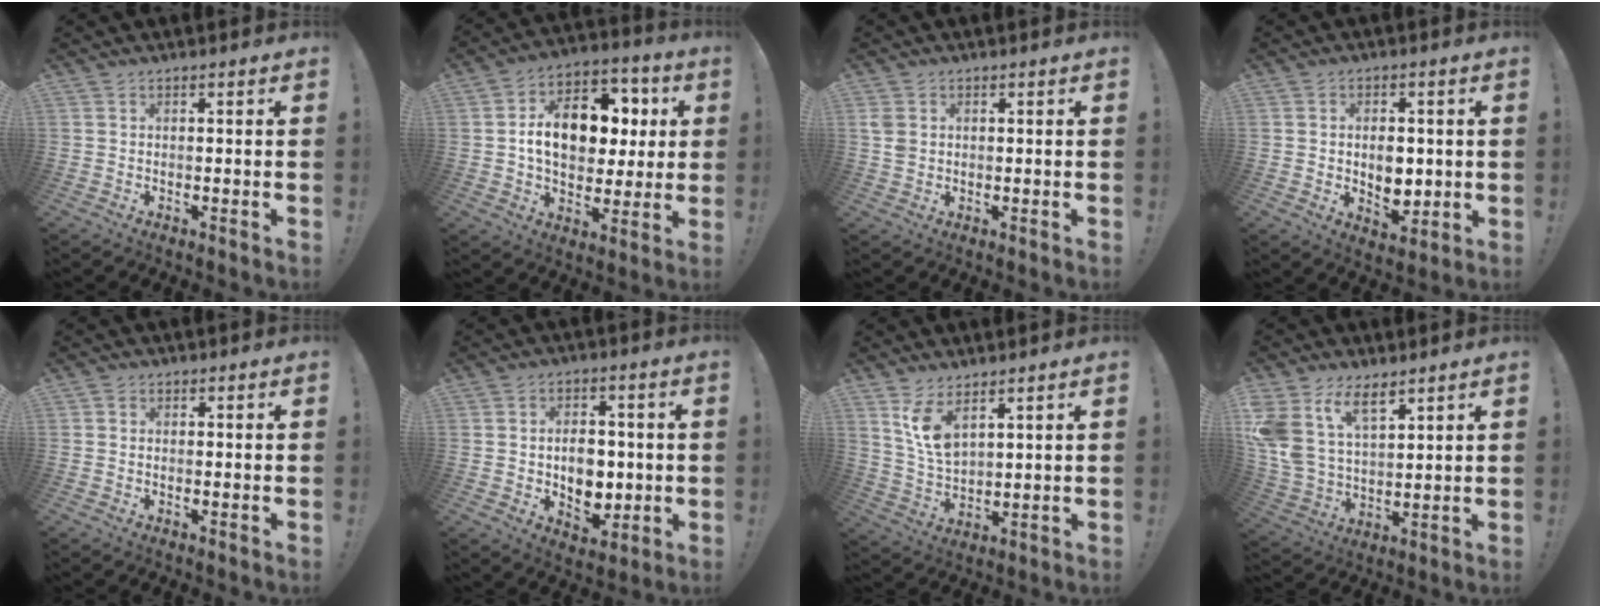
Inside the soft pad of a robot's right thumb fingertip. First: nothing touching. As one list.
[{"total": 16.9, "force": [2.1, 11.6, 12.1], "torque": [-0.185, 0.005, 0.042]}, {"total": 3.6, "force": [1.0, 2.9, 1.9], "torque": [-0.036, 0.008, 0.022]}, {"total": 7.5, "force": [-0.3, 5.8, 4.8], "torque": [-0.045, 0.003, -0.001]}, {"total": 0.7, "force": [-0.2, 0.6, 0.3], "torque": [-0.003, 0.001, -0.004]}, {"total": 9.7, "force": [-0.8, 7.4, 6.3], "torque": [-0.076, 0.004, -0.008]}, {"total": 9.0, "force": [5.8, 3.7, 5.8], "torque": [-0.116, -0.033, 0.108]}, {"total": 13.2, "force": [8.3, 7.4, 7.1], "torque": [-0.158, -0.048, 0.160]}]